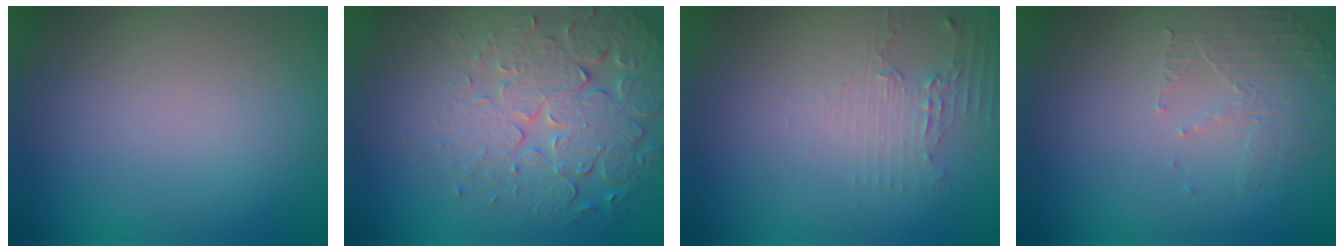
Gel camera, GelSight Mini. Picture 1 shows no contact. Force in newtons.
{"total": 6.4, "press": 4.9, "slide": 4.1}
{"total": 2.0, "press": 1.5, "slide": 1.3}
{"total": 1.7, "press": 0.9, "slide": 1.4}